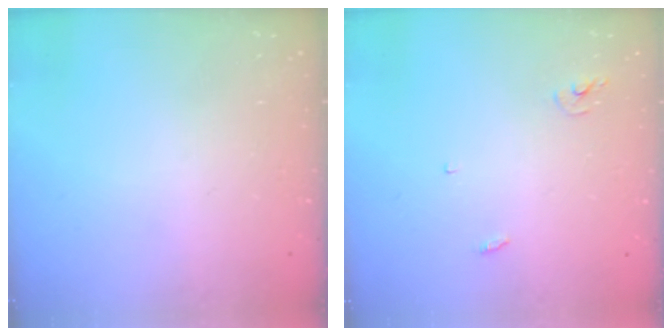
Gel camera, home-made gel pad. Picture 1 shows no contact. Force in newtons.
{"total": 2.9, "press": 2.9, "slide": 0.2}